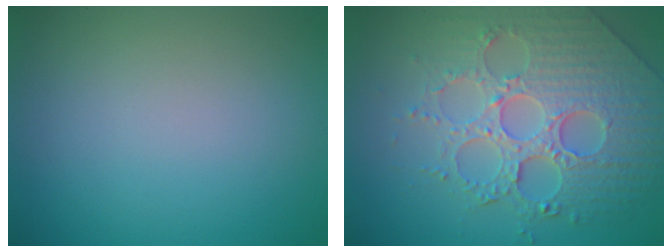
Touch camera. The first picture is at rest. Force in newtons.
{"total": 7.3, "press": 6.0, "slide": 4.0}